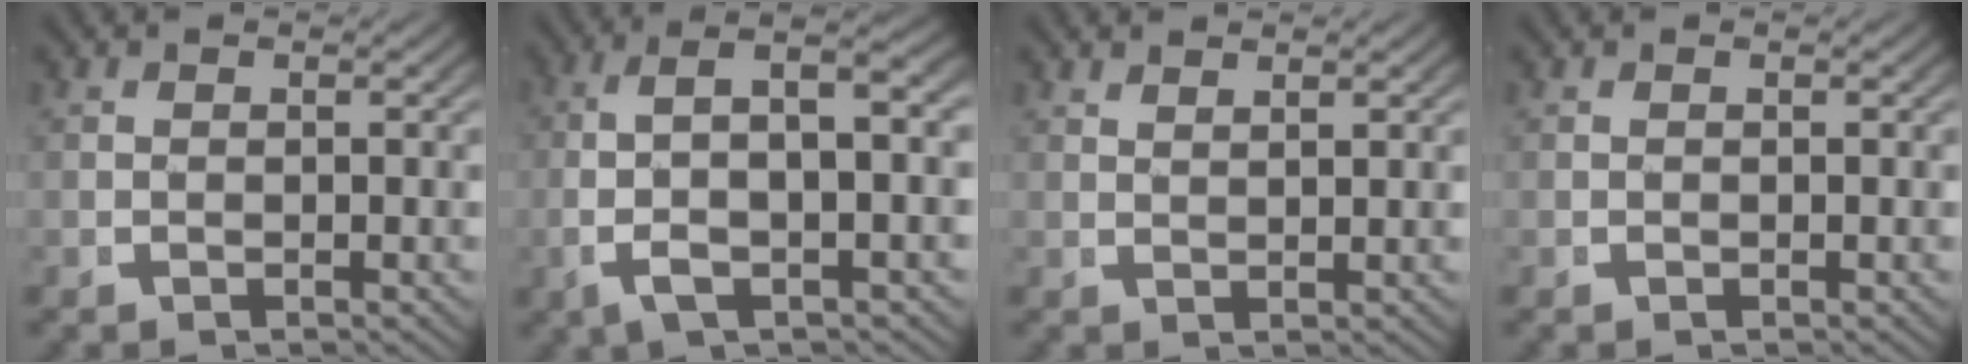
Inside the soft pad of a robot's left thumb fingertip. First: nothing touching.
{"total": 7.5, "force": [0.3, 3.1, 6.8], "torque": [-0.132, 0.007, 0.005]}
{"total": 1.5, "force": [1.4, -0.1, 0.2], "torque": [-0.002, 0.001, 0.033]}
{"total": 0.0}